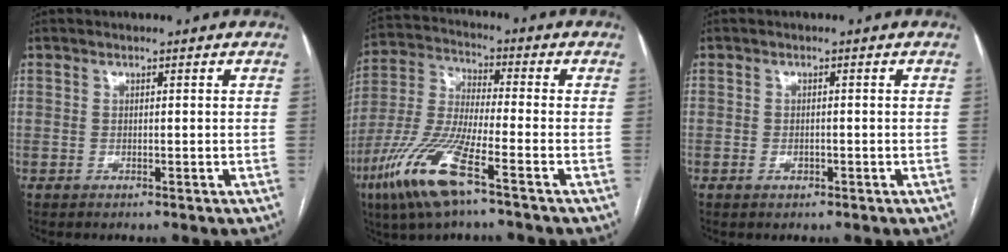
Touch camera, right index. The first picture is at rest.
{"total": 14.0, "force": [-7.6, 2.0, 11.6], "torque": [-0.256, -0.024, -0.150]}
{"total": 1.5, "force": [-0.6, 1.0, 0.9], "torque": [-0.017, 0.001, -0.006]}